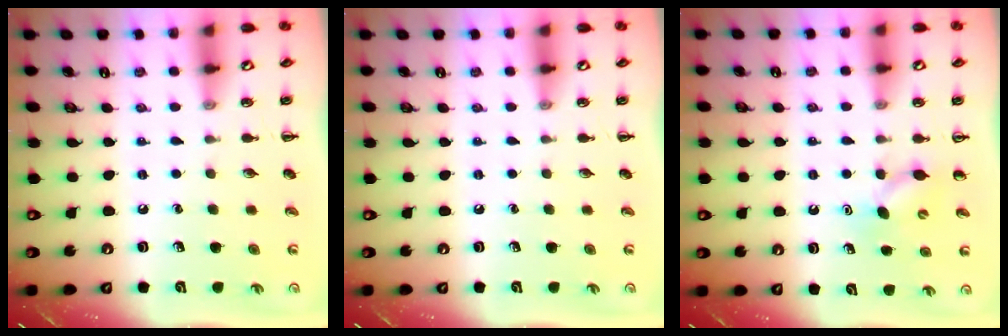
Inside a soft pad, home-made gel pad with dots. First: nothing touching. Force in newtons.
{"total": 0.0}
{"total": 5.9, "press": 5.8, "slide": 1.5}